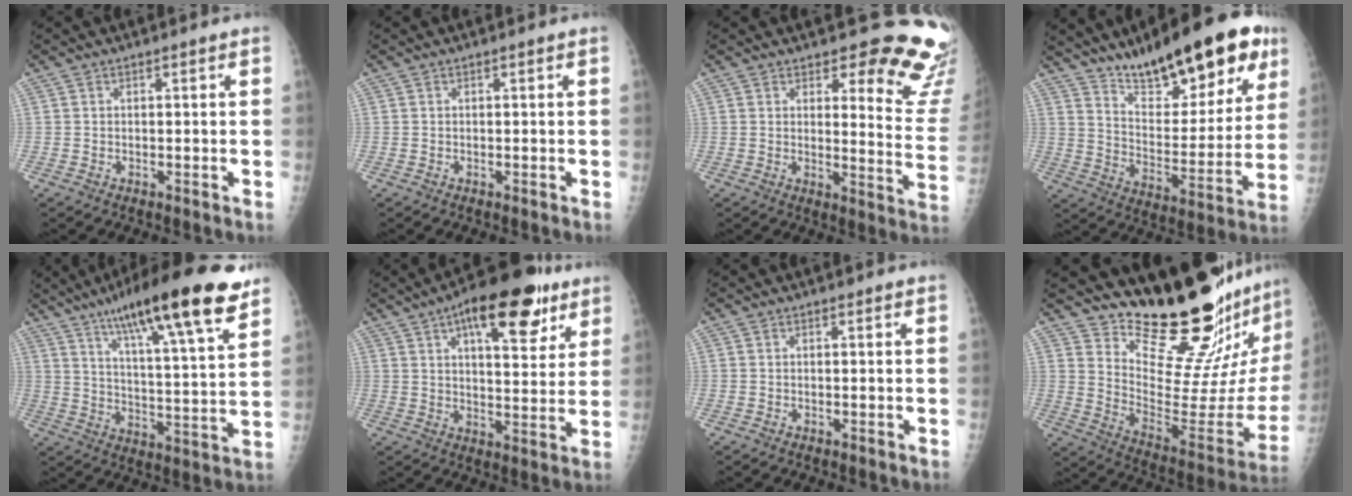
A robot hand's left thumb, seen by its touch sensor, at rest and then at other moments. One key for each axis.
{"total": 0.0}
{"total": 15.9, "fx": 13.2, "fy": 4.8, "fz": 7.6, "tx": -0.035, "ty": -0.121, "tz": 0.132}
{"total": 24.9, "fx": 16.3, "fy": 8.4, "fz": 16.8, "tx": -0.208, "ty": -0.069, "tz": 0.253}
{"total": 23.7, "fx": 15.4, "fy": 4.0, "fz": 17.5, "tx": -0.262, "ty": -0.045, "tz": 0.241}
{"total": 15.4, "fx": 8.0, "fy": 5.9, "fz": 11.8, "tx": -0.140, "ty": -0.017, "tz": 0.113}
{"total": 0.7, "fx": 0.5, "fy": 0.3, "fz": 0.3, "tx": -0.006, "ty": -0.003, "tz": 0.006}
{"total": 24.5, "fx": 21.2, "fy": 3.6, "fz": 11.7, "tx": -0.140, "ty": -0.197, "tz": 0.308}